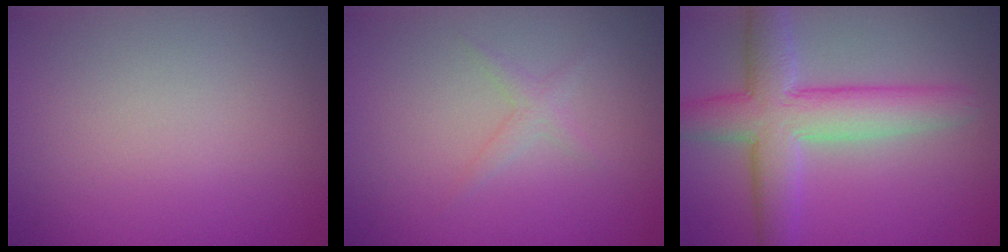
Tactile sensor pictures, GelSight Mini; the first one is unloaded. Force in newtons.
{"total": 1.1, "press": 1.1, "slide": 0.1}
{"total": 6.9, "press": 6.9, "slide": 0.2}